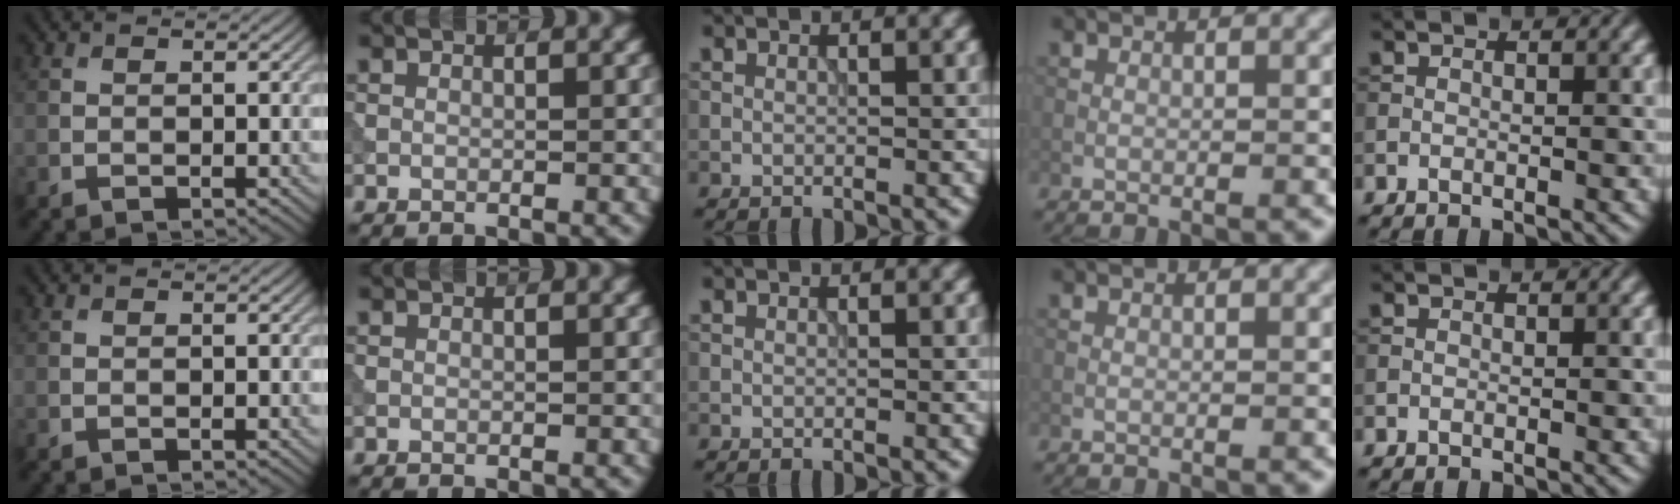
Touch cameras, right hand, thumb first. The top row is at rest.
{}